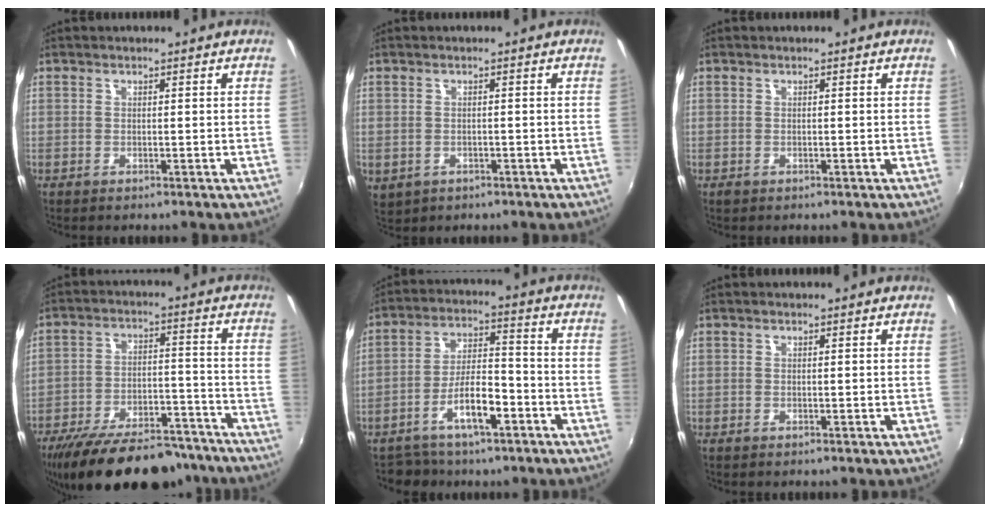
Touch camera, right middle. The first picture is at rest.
{"total": 4.1, "force": [-1.0, 3.4, 2.2], "torque": [-0.047, -0.010, -0.006]}
{"total": 0.6, "force": [-0.3, 0.4, 0.2], "torque": [-0.006, -0.004, -0.006]}
{"total": 25.0, "force": [-20.7, 8.5, 11.1], "torque": [-0.211, -0.005, -0.288]}
{"total": 8.7, "force": [-5.1, 3.9, 5.9], "torque": [-0.108, 0.019, -0.079]}
{"total": 0.0}